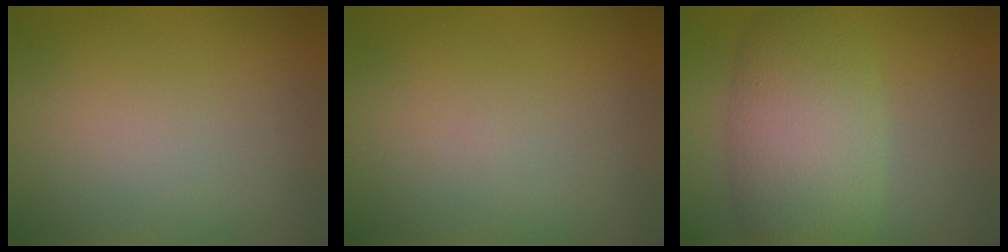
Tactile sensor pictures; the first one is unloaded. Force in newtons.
{"total": 0.0}
{"total": 7.5, "press": 7.5, "slide": 0.2}